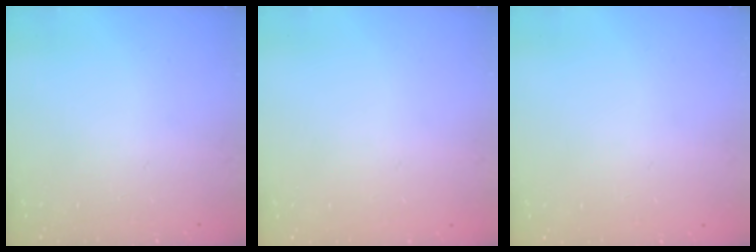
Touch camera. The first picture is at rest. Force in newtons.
{"total": 0.0}
{"total": 0.0}